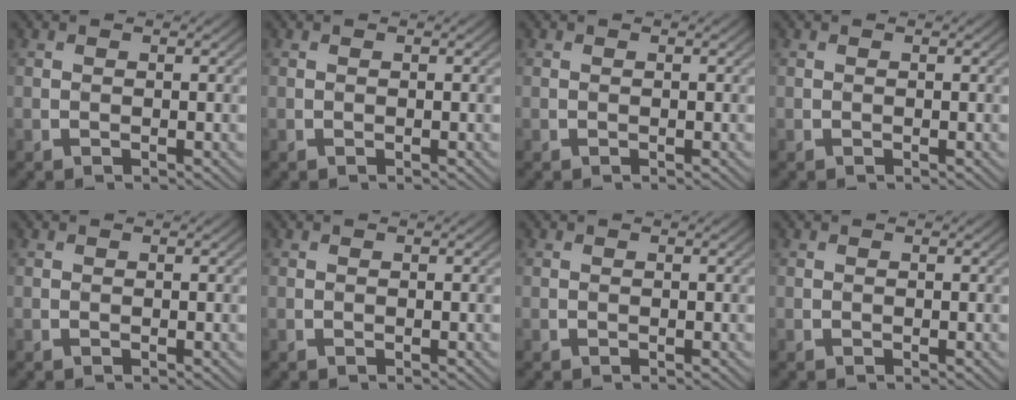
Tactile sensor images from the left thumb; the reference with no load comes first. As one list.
[{"total": 0.0}, {"total": 0.0}, {"total": 0.0}, {"total": 0.0}, {"total": 0.0}, {"total": 0.0}, {"total": 0.0}]